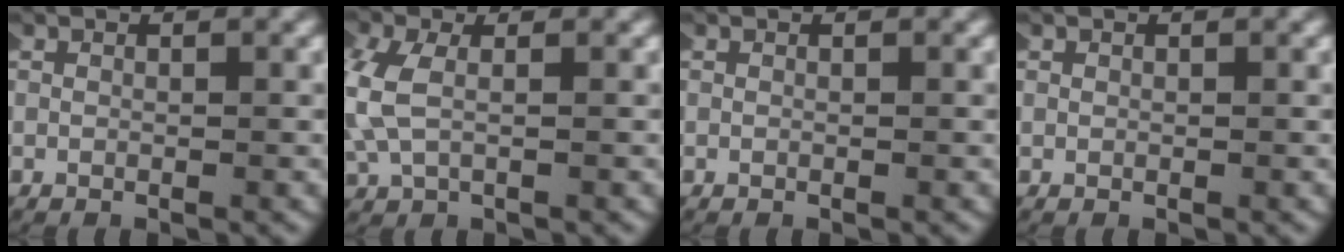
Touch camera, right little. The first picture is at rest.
{"total": 3.3, "force": [0.6, 2.2, 2.4], "torque": [-0.082, -0.005, 0.018]}
{"total": 0.0}
{"total": 0.0}